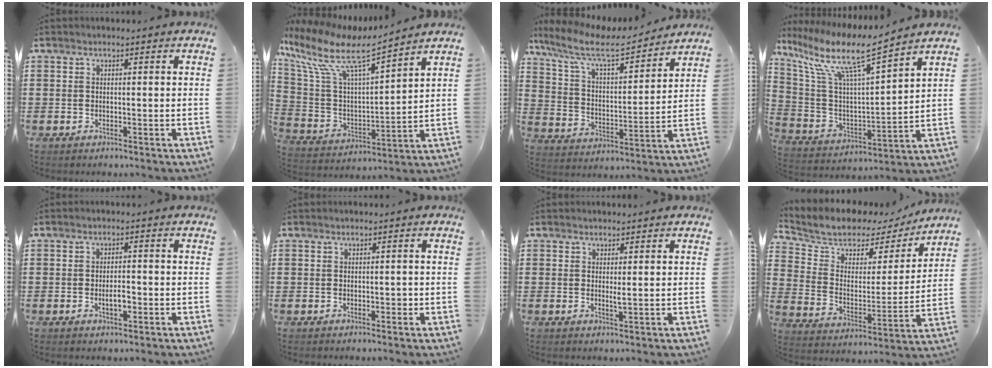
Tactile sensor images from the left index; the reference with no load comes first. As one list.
[{"total": 10.3, "force": [7.2, 2.5, 7.0], "torque": [-0.169, -0.042, 0.117]}, {"total": 9.2, "force": [7.6, 2.1, 4.8], "torque": [-0.124, -0.040, 0.127]}, {"total": 11.5, "force": [8.0, 1.5, 8.2], "torque": [-0.184, -0.043, 0.131]}, {"total": 2.7, "force": [-0.6, 1.0, 2.4], "torque": [-0.045, 0.003, -0.010]}, {"total": 1.0, "force": [-0.1, 0.6, 0.8], "torque": [-0.015, 0.003, -0.004]}, {"total": 1.5, "force": [0.4, 0.2, 1.4], "torque": [-0.029, -0.001, 0.008]}, {"total": 6.2, "force": [5.5, 2.7, 1.1], "torque": [-0.062, -0.036, 0.091]}]